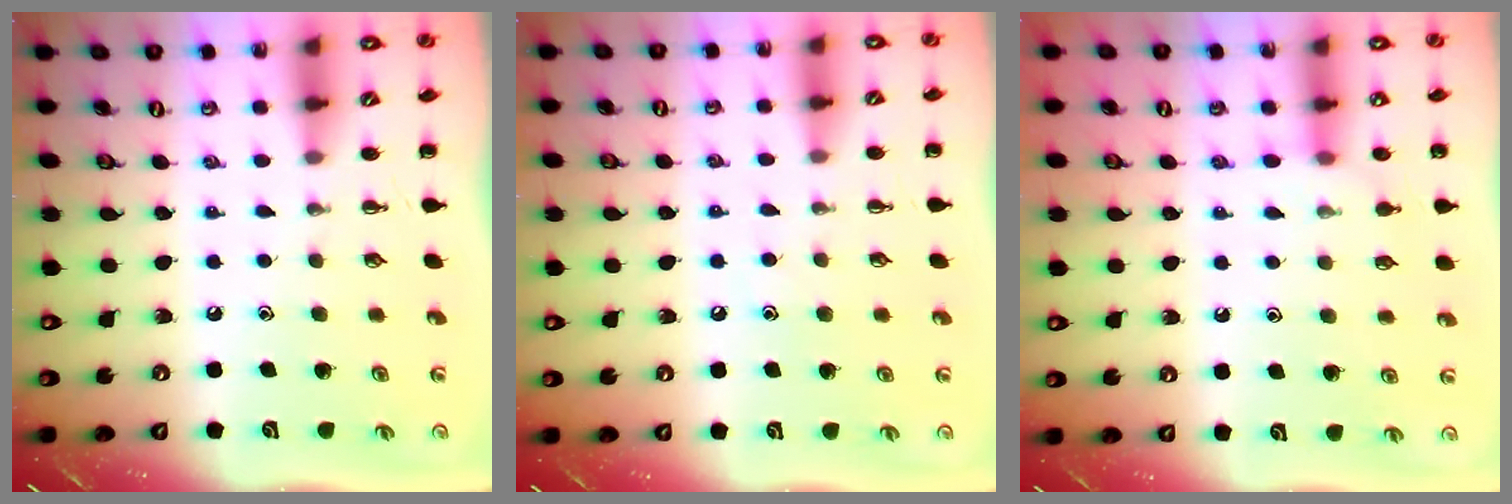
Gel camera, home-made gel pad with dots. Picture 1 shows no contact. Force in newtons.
{"total": 5.4, "press": 5.1, "slide": 1.5}
{"total": 6.2, "press": 6.1, "slide": 1.1}